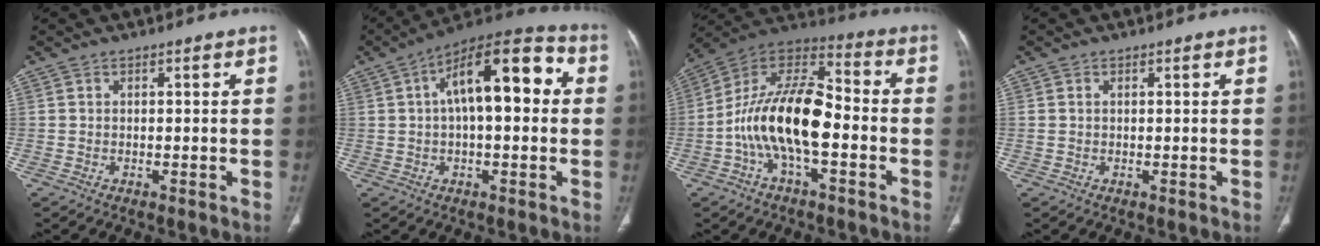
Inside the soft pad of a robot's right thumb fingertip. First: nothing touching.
{"total": 16.8, "force": [2.9, 7.2, 14.9], "torque": [-0.211, 0.040, 0.035]}
{"total": 17.6, "force": [-3.9, 8.2, 15.1], "torque": [-0.271, 0.053, -0.075]}
{"total": 0.6, "force": [0.1, 0.4, 0.5], "torque": [-0.016, 0.008, 0.007]}